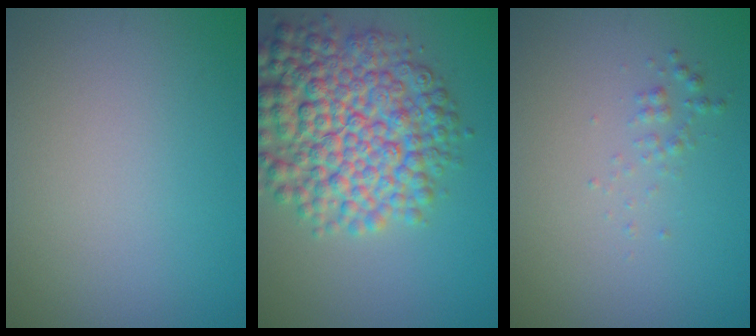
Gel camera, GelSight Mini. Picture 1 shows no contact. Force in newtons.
{"total": 9.9, "press": 9.9, "slide": 0.2}
{"total": 0.9, "press": 0.9, "slide": 0.0}